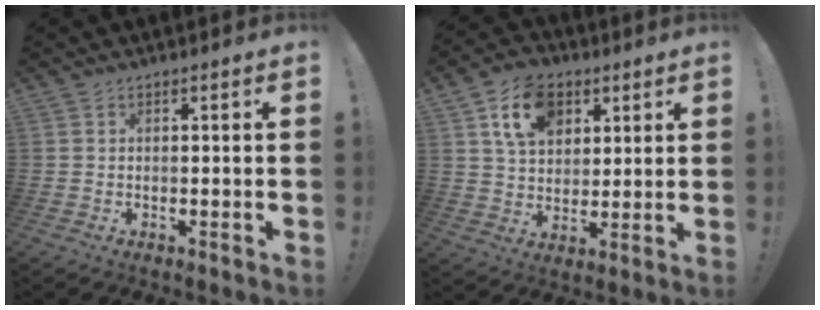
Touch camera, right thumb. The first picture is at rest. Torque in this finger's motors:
{"motor_torque": [-0.11, 1.00, -0.09, 0.32, 0.04]}